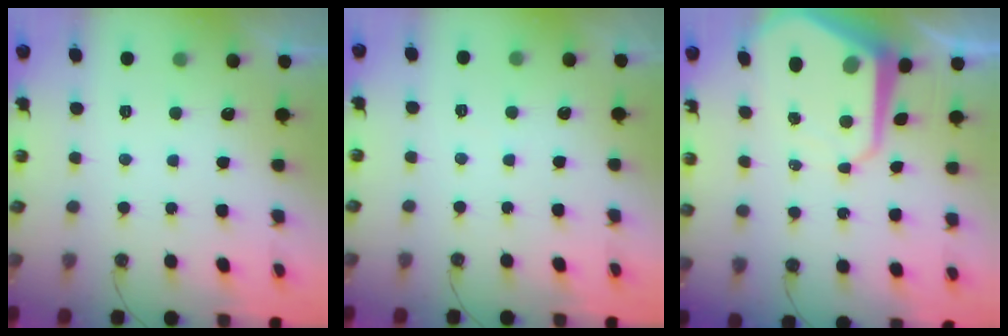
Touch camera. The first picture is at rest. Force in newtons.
{"total": 2.4, "press": 2.3, "slide": 0.4}
{"total": 11.2, "press": 11.1, "slide": 1.0}